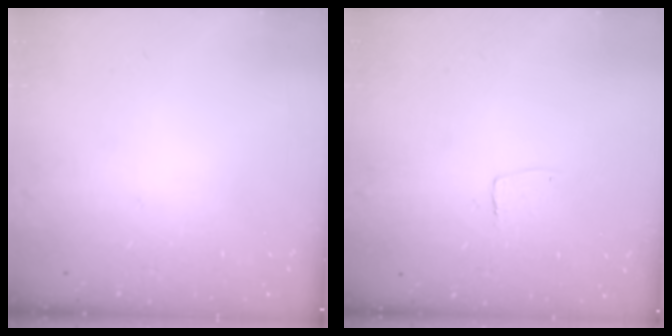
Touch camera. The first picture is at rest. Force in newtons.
{"total": 2.6, "press": 2.6, "slide": 0.1}